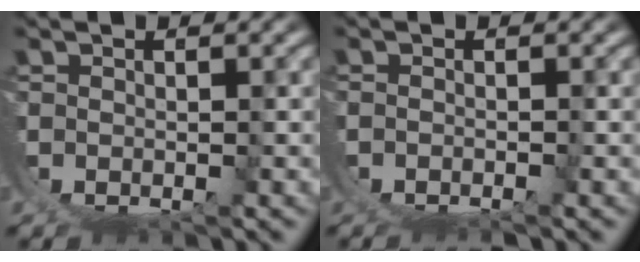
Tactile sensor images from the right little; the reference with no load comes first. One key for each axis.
{"total": 2.7, "fx": -2.3, "fy": 1.1, "fz": 0.8, "tx": -0.021, "ty": -0.009, "tz": -0.035}